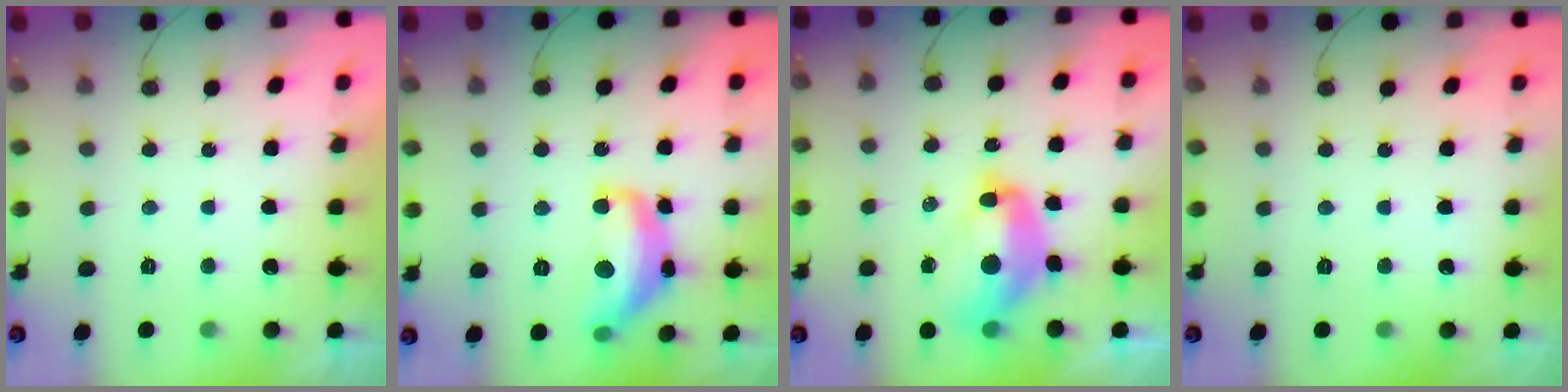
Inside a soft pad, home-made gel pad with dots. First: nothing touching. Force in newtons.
{"total": 14.0, "press": 13.9, "slide": 1.2}
{"total": 13.3, "press": 13.2, "slide": 1.4}
{"total": 0.0}